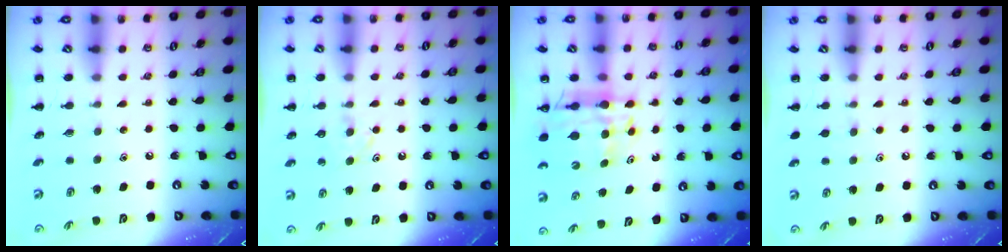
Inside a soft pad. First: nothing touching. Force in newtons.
{"total": 4.4, "press": 4.2, "slide": 1.2}
{"total": 12.4, "press": 11.8, "slide": 3.7}
{"total": 2.3, "press": 2.0, "slide": 1.1}